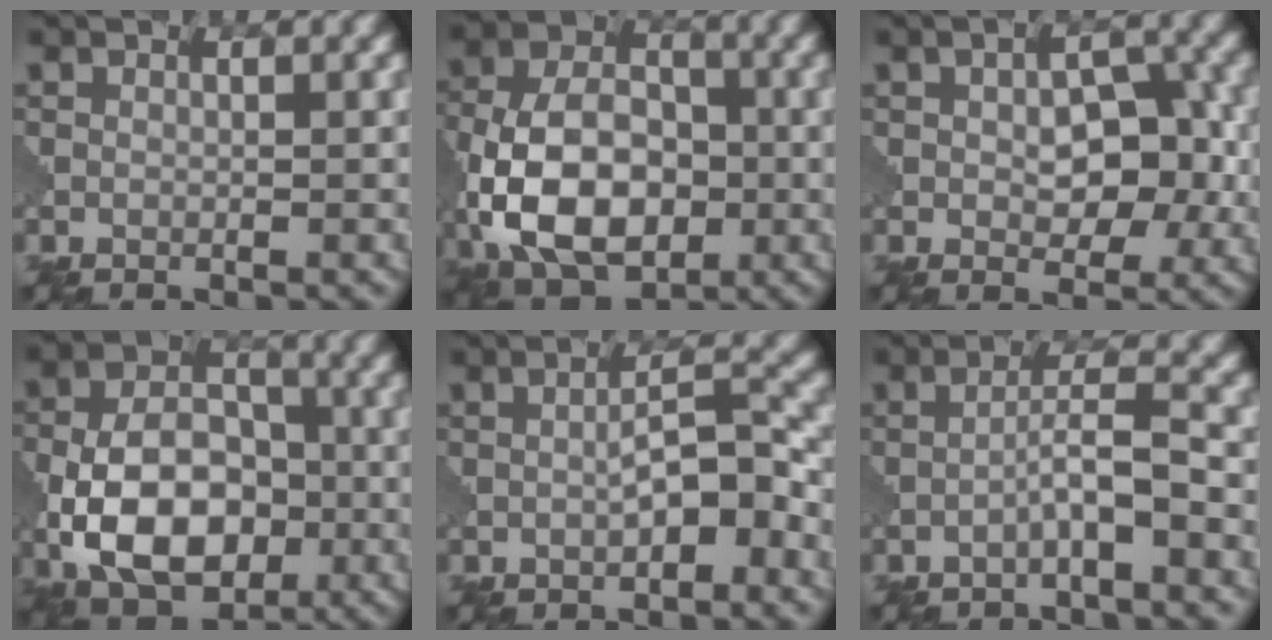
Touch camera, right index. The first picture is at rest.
{"total": 11.0, "force": [-2.9, 7.1, 7.8], "torque": [-0.155, 0.002, -0.068]}
{"total": 5.9, "force": [-0.3, 3.4, 4.8], "torque": [-0.073, -0.003, -0.001]}
{"total": 10.1, "force": [-2.8, 6.5, 7.3], "torque": [-0.131, 0.005, -0.059]}
{"total": 3.9, "force": [-1.0, 1.2, 3.6], "torque": [-0.067, 0.007, -0.020]}
{"total": 3.0, "force": [-1.3, 0.2, 2.7], "torque": [-0.049, 0.015, -0.029]}